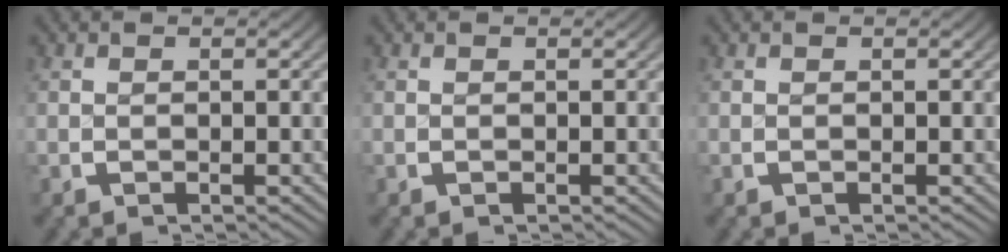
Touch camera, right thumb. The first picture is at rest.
{"total": 0.0}
{"total": 0.0}